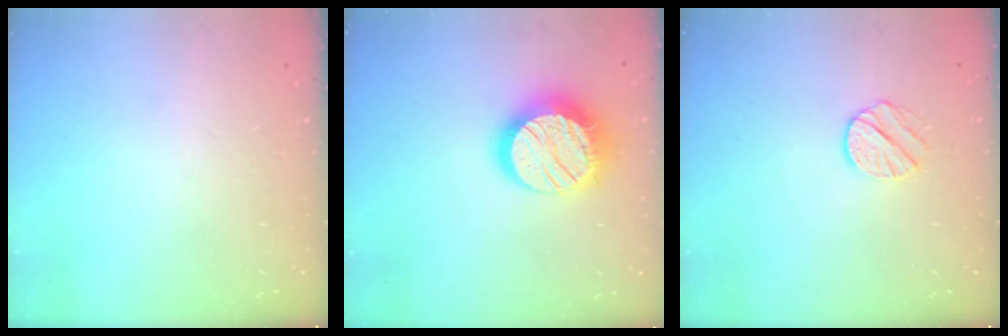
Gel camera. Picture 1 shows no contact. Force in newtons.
{"total": 18.1, "press": 18.1, "slide": 1.0}
{"total": 7.7, "press": 7.7, "slide": 0.3}